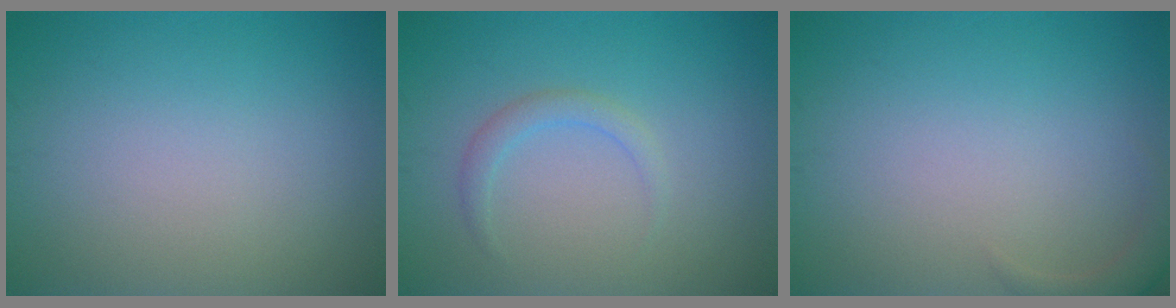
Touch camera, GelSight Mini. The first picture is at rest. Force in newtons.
{"total": 1.5, "press": 1.5, "slide": 0.1}
{"total": 1.7, "press": 1.7, "slide": 0.2}